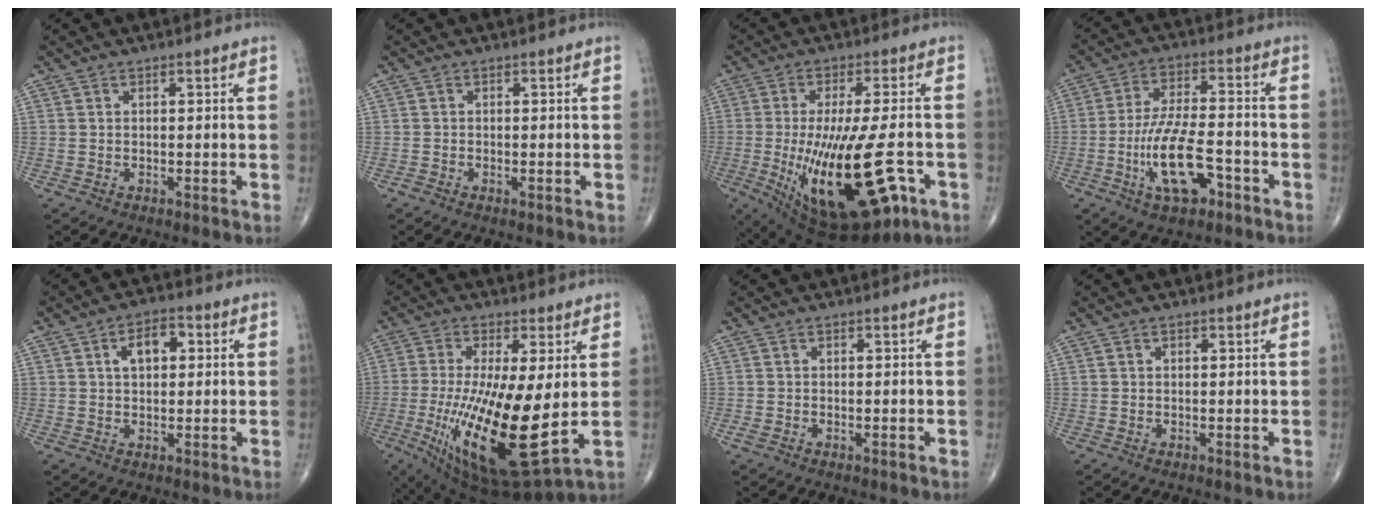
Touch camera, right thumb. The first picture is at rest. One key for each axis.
{"total": 0.8, "fx": -0.5, "fy": 0.3, "fz": 0.6, "tx": -0.009, "ty": 0.003, "tz": -0.008}
{"total": 23.4, "fx": -7.2, "fy": 8.4, "fz": 20.7, "tx": -0.354, "ty": -0.014, "tz": -0.091}
{"total": 12.9, "fx": -5.1, "fy": 5.1, "fz": 10.7, "tx": -0.201, "ty": 0.028, "tz": -0.087}
{"total": 6.3, "fx": 1.6, "fy": 3.8, "fz": 4.8, "tx": -0.060, "ty": 0.010, "tz": 0.020}
{"total": 21.1, "fx": -2.1, "fy": 5.9, "fz": 20.1, "tx": -0.406, "ty": -0.039, "tz": -0.019}
{"total": 1.2, "fx": -0.5, "fy": 0.6, "fz": 0.9, "tx": -0.022, "ty": 0.001, "tz": -0.008}
{"total": 0.6, "fx": 0.2, "fy": 0.5, "fz": 0.3, "tx": 0.000, "ty": 0.000, "tz": 0.003}